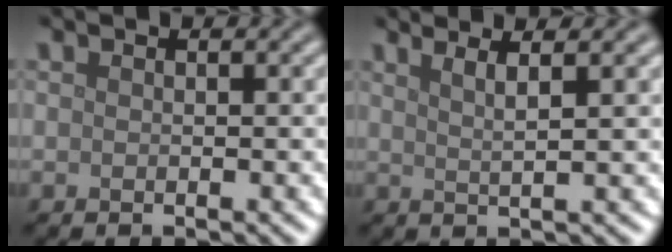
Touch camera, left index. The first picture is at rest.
{"total": 3.7, "force": [2.2, 1.0, 2.8], "torque": [-0.027, 0.015, 0.009]}